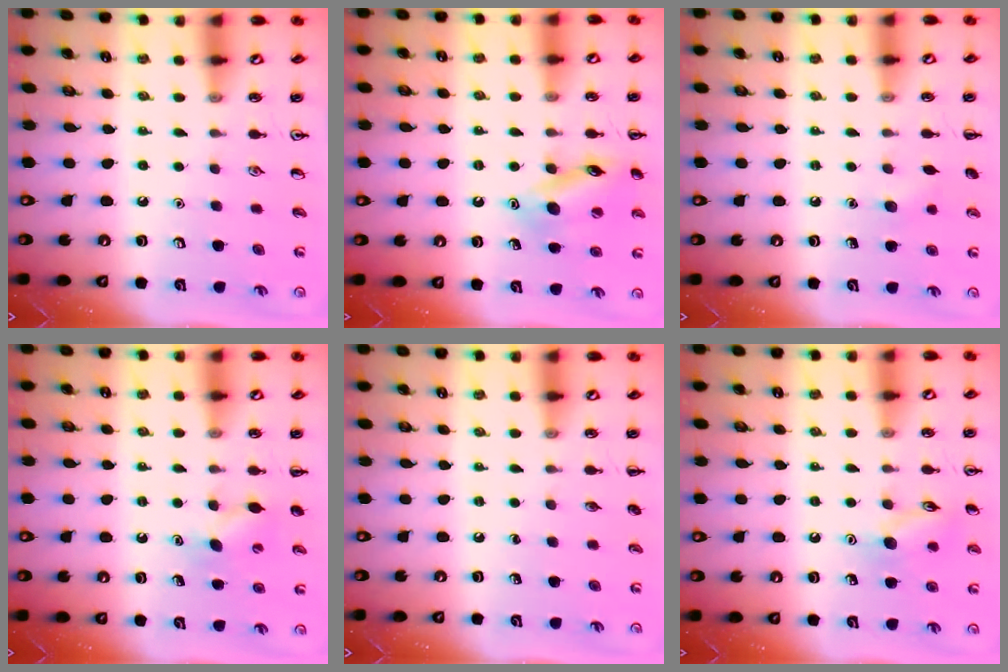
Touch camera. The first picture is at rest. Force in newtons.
{"total": 13.6, "press": 13.5, "slide": 2.0}
{"total": 4.7, "press": 4.5, "slide": 1.2}
{"total": 6.2, "press": 6.1, "slide": 1.4}
{"total": 0.0}
{"total": 9.2, "press": 9.2, "slide": 0.8}